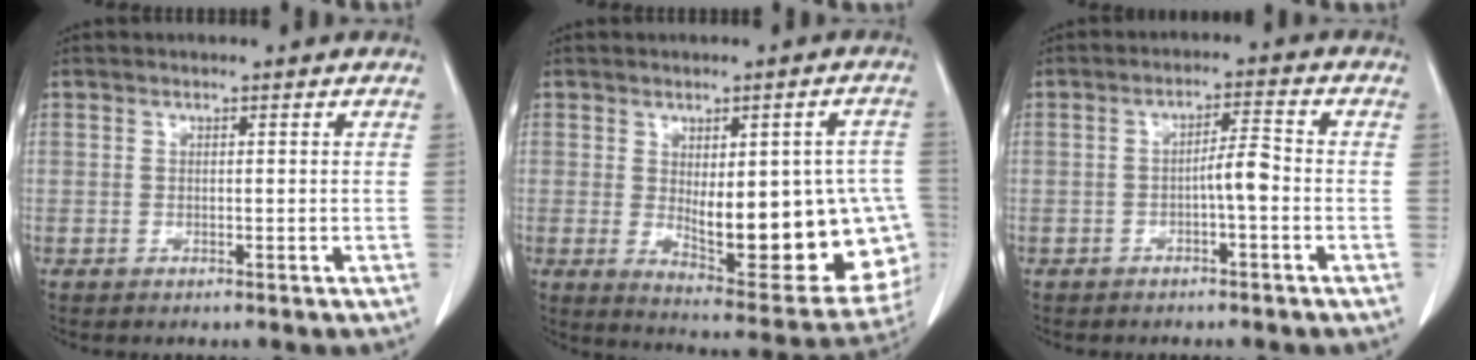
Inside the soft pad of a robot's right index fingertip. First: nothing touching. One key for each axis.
{"total": 20.5, "fx": -2.2, "fy": 7.1, "fz": 19.1, "tx": -0.179, "ty": 0.009, "tz": 0.003}
{"total": 3.7, "fx": -1.1, "fy": 0.5, "fz": 3.6, "tx": -0.054, "ty": 0.010, "tz": -0.017}